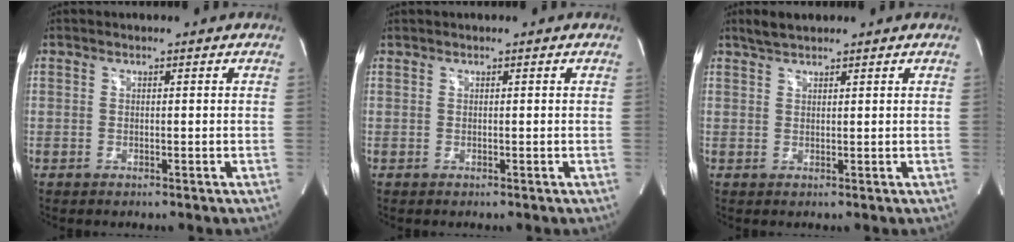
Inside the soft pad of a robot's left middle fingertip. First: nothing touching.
{"total": 0.0}
{"total": 2.7, "force": [2.3, 0.6, 1.2], "torque": [-0.030, 0.011, 0.046]}